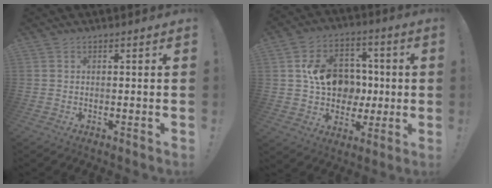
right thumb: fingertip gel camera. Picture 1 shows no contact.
{"total": 15.4, "force": [1.1, 13.4, 7.6], "torque": [-0.113, 0.008, 0.036]}